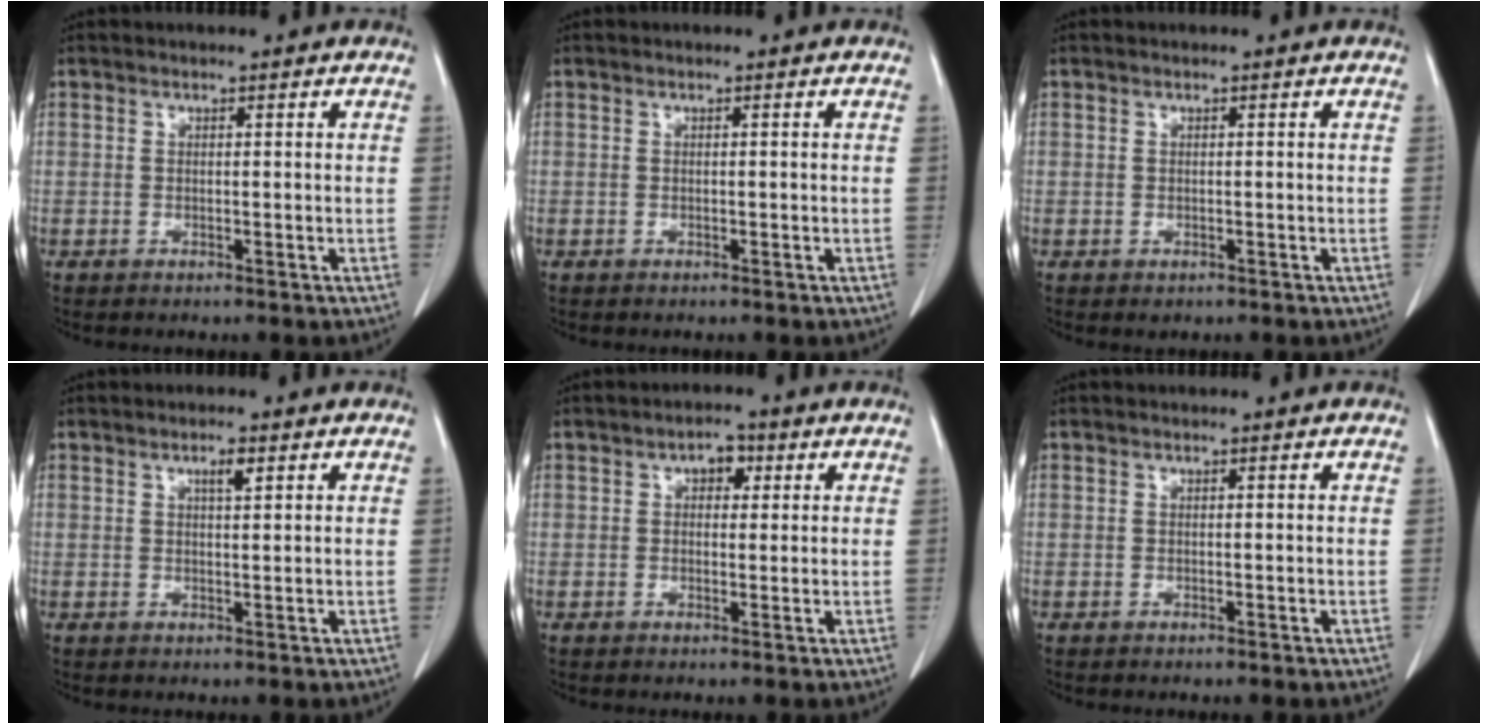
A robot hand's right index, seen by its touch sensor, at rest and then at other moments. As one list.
[{"total": 0.0}, {"total": 0.9, "force": [-0.5, 0.6, 0.4], "torque": [-0.004, 0.001, -0.004]}, {"total": 1.9, "force": [1.0, 0.4, 1.6], "torque": [-0.028, 0.000, 0.016]}, {"total": 2.8, "force": [1.1, 1.7, 2.0], "torque": [-0.025, 0.010, 0.012]}, {"total": 0.0}]